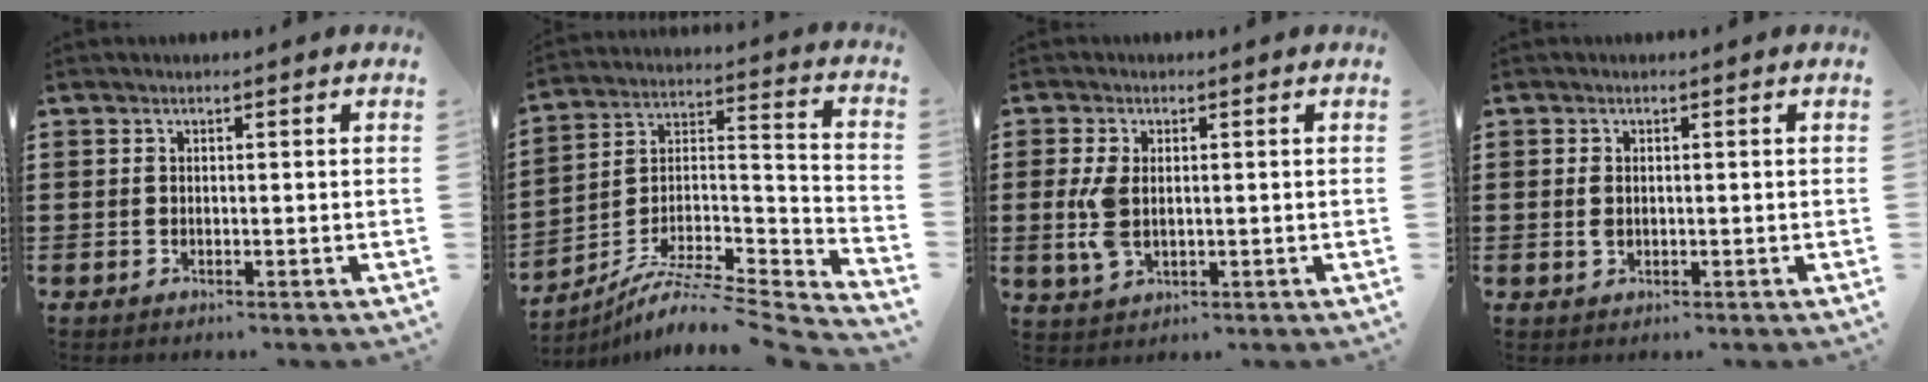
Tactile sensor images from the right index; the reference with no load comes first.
{"total": 7.0, "force": [-5.8, 1.5, 3.6], "torque": [-0.059, -0.002, -0.117]}
{"total": 5.2, "force": [0.0, 3.0, 4.3], "torque": [-0.112, -0.004, -0.006]}
{"total": 1.6, "force": [0.0, 0.9, 1.3], "torque": [-0.034, 0.002, -0.004]}